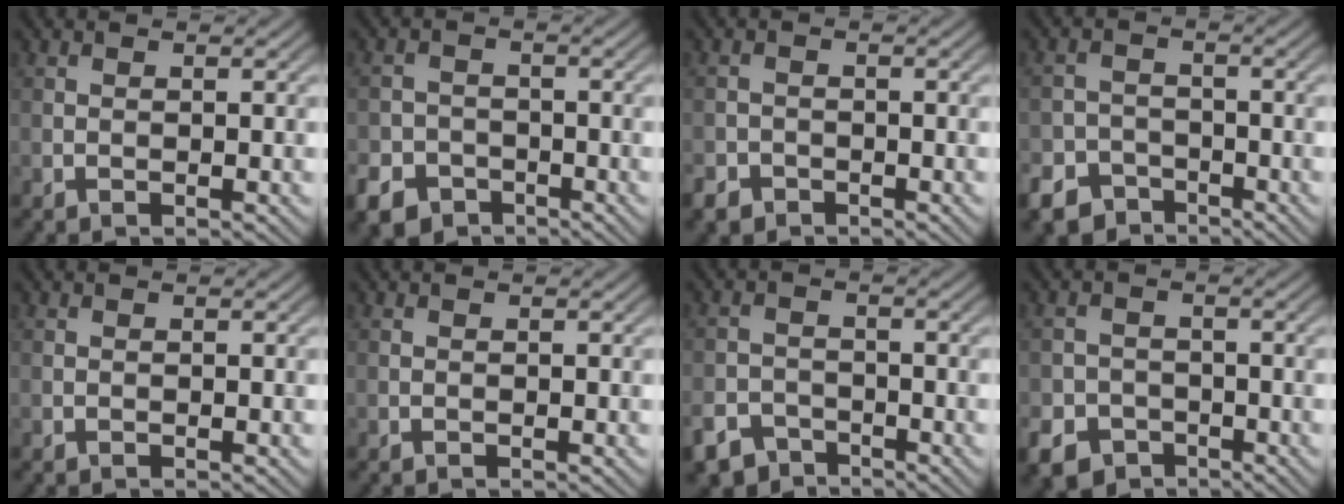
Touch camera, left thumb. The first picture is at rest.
{"total": 5.7, "force": [-3.7, 4.0, 1.6], "torque": [-0.030, -0.006, -0.075]}
{"total": 2.5, "force": [-1.9, 1.6, 0.6], "torque": [-0.012, -0.004, -0.043]}
{"total": 6.3, "force": [-4.6, 4.1, 1.4], "torque": [-0.017, -0.009, -0.086]}
{"total": 0.0}
{"total": 0.0}
{"total": 4.8, "force": [-3.8, 2.6, 1.3], "torque": [-0.026, -0.005, -0.074]}
{"total": 6.3, "force": [-3.8, 4.7, 1.6], "torque": [-0.027, -0.013, -0.077]}